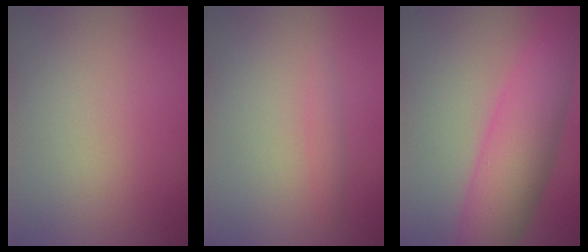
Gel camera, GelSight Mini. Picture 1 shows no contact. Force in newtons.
{"total": 0.9, "press": 0.9, "slide": 0.0}
{"total": 6.8, "press": 6.8, "slide": 0.1}